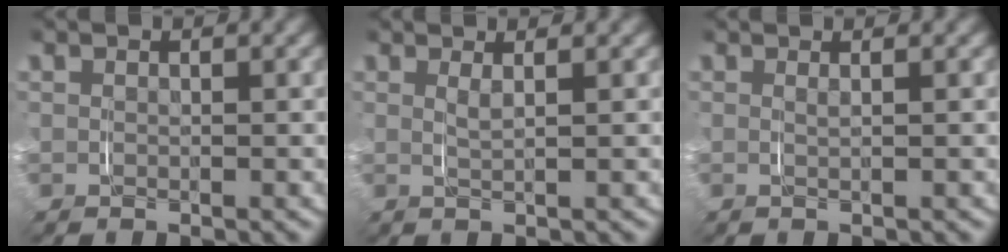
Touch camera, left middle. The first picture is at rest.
{"total": 1.0, "force": [0.4, -0.7, 0.7], "torque": [-0.017, -0.006, 0.007]}
{"total": 0.8, "force": [0.2, -0.8, 0.0], "torque": [0.000, -0.002, 0.002]}